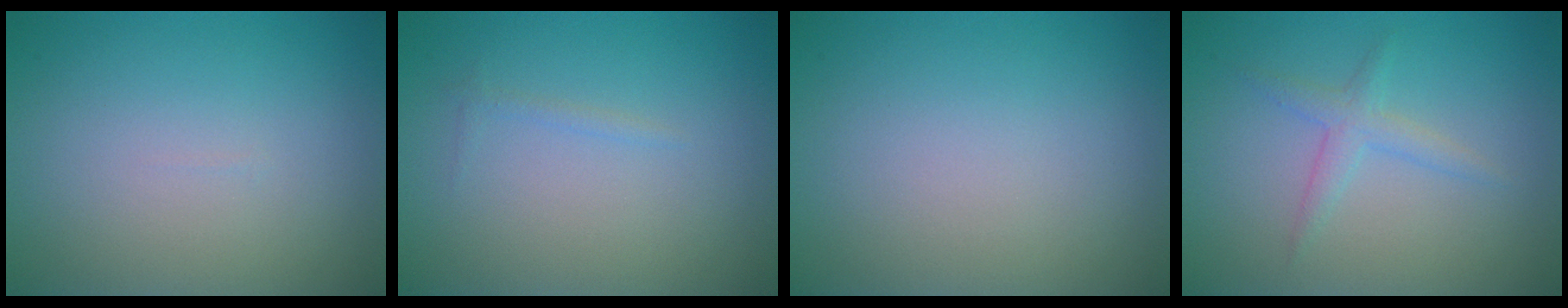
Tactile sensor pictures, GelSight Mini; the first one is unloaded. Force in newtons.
{"total": 0.5, "press": 0.5, "slide": 0.1}
{"total": 0.0}
{"total": 1.8, "press": 1.8, "slide": 0.1}